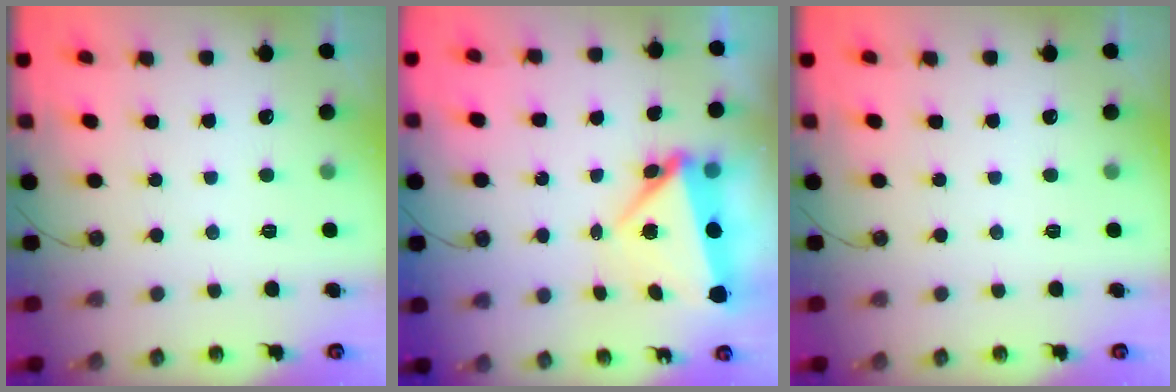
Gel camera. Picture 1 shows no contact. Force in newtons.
{"total": 10.6, "press": 5.6, "slide": 9.0}
{"total": 0.0}